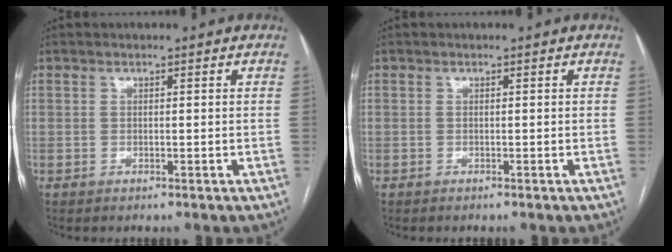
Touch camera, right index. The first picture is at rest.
{"total": 0.0}